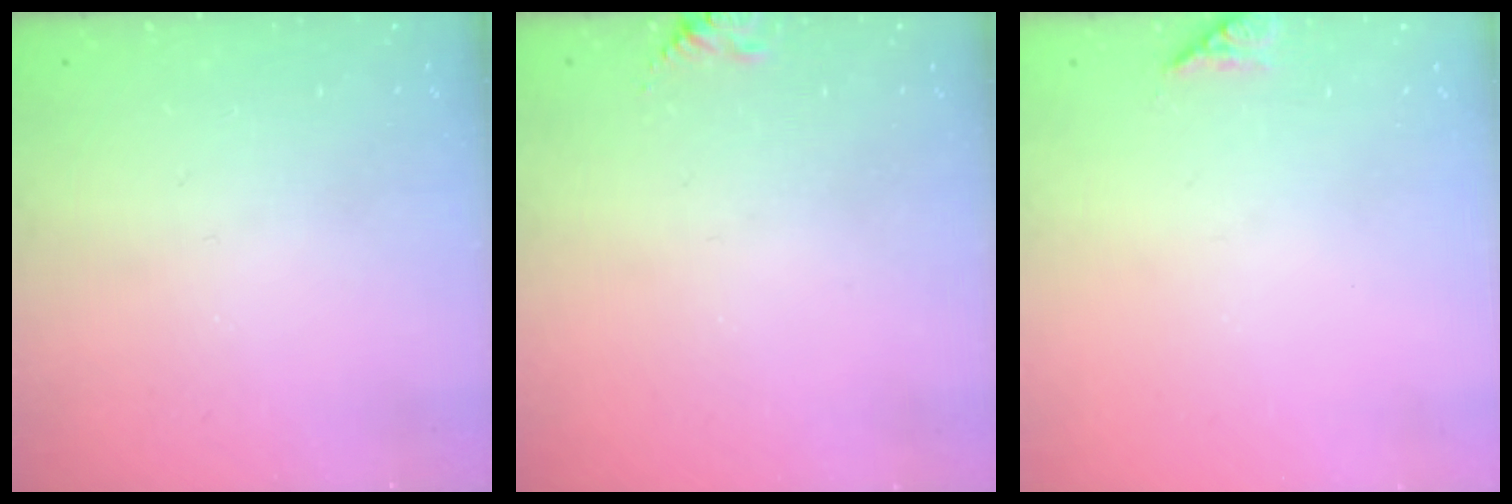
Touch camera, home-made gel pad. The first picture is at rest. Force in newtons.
{"total": 5.7, "press": 5.7, "slide": 0.5}
{"total": 7.2, "press": 7.1, "slide": 0.9}